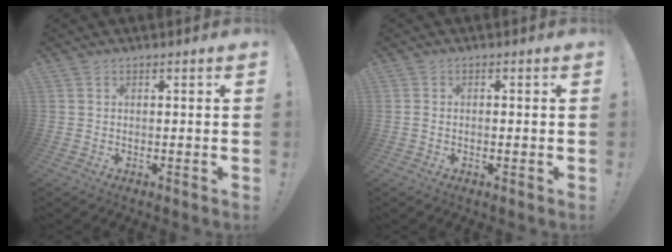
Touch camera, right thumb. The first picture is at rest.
{"total": 0.9, "force": [-0.4, 0.5, 0.7], "torque": [-0.011, 0.004, -0.006]}